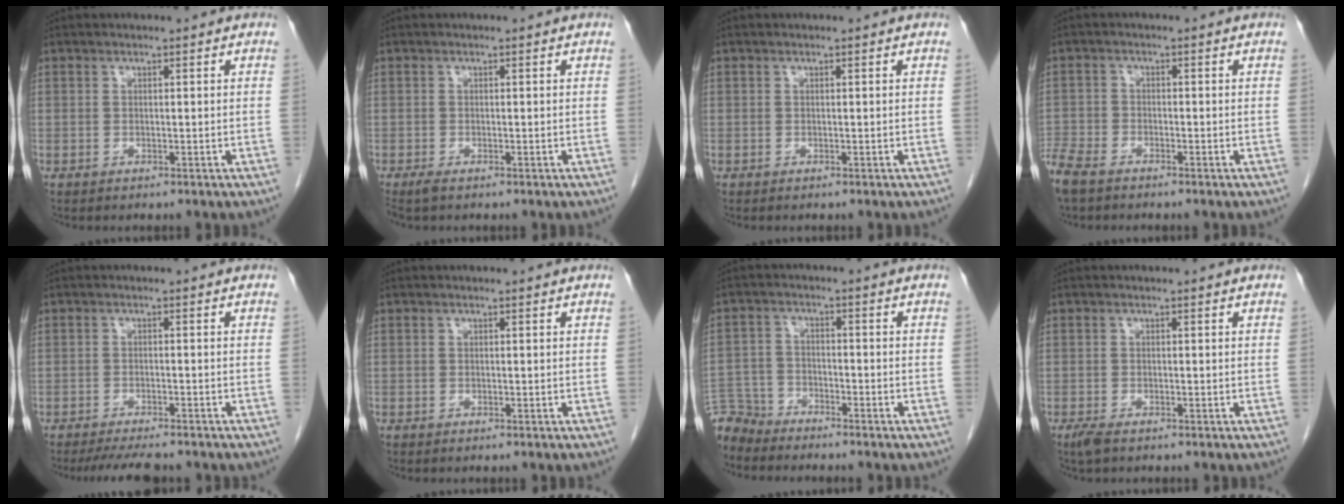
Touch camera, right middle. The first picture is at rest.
{"total": 1.4, "force": [-1.1, 0.3, 0.8], "torque": [-0.020, -0.006, -0.018]}
{"total": 0.0}
{"total": 6.2, "force": [-5.1, 2.1, 2.8], "torque": [-0.062, -0.013, -0.099]}
{"total": 6.5, "force": [-5.7, 1.0, 2.8], "torque": [-0.038, -0.013, -0.088]}
{"total": 0.0}
{"total": 5.9, "force": [-5.8, 1.4, -0.3], "torque": [0.010, -0.002, -0.113]}
{"total": 2.0, "force": [-1.4, 0.6, 1.2], "torque": [-0.033, -0.006, -0.025]}